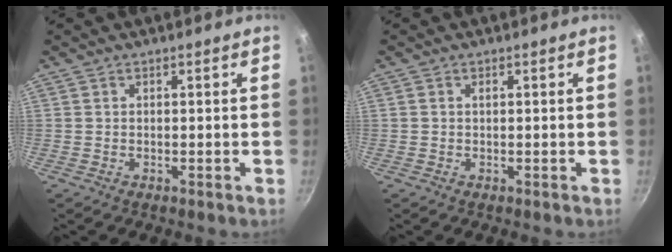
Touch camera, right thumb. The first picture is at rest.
{"total": 1.2, "force": [0.0, 1.0, 0.8], "torque": [-0.011, 0.006, -0.002]}